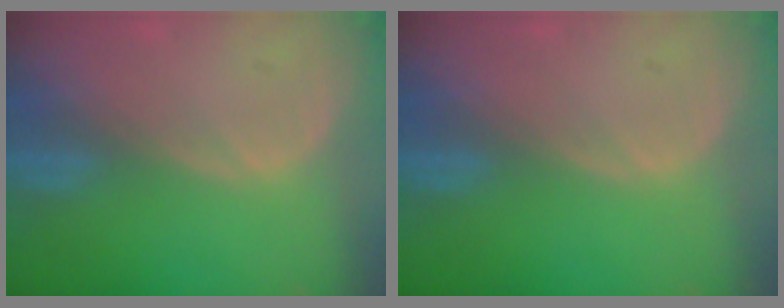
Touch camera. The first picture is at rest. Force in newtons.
{"total": 0.0}